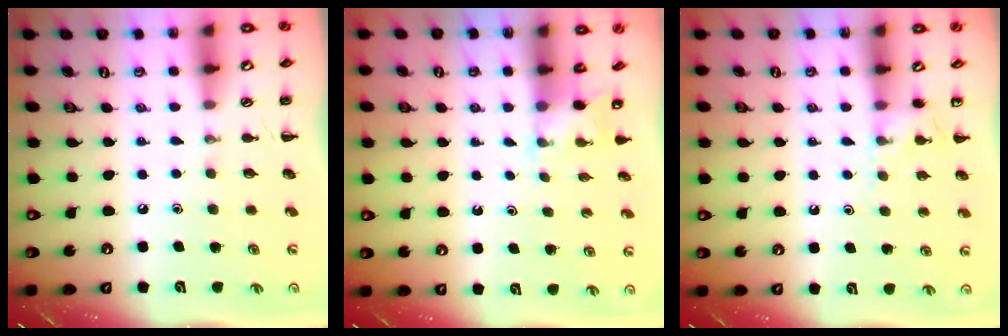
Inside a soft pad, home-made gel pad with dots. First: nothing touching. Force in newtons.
{"total": 2.2, "press": 2.1, "slide": 0.7}
{"total": 5.5, "press": 5.3, "slide": 1.5}